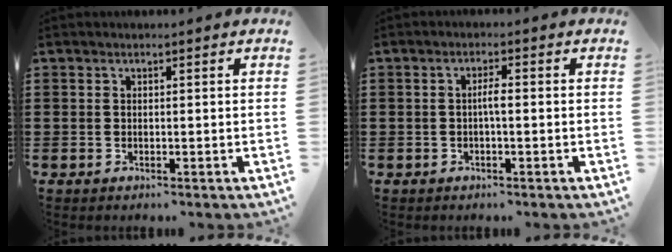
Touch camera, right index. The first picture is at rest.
{"total": 2.0, "force": [-0.2, 0.2, 1.9], "torque": [-0.037, 0.000, -0.006]}